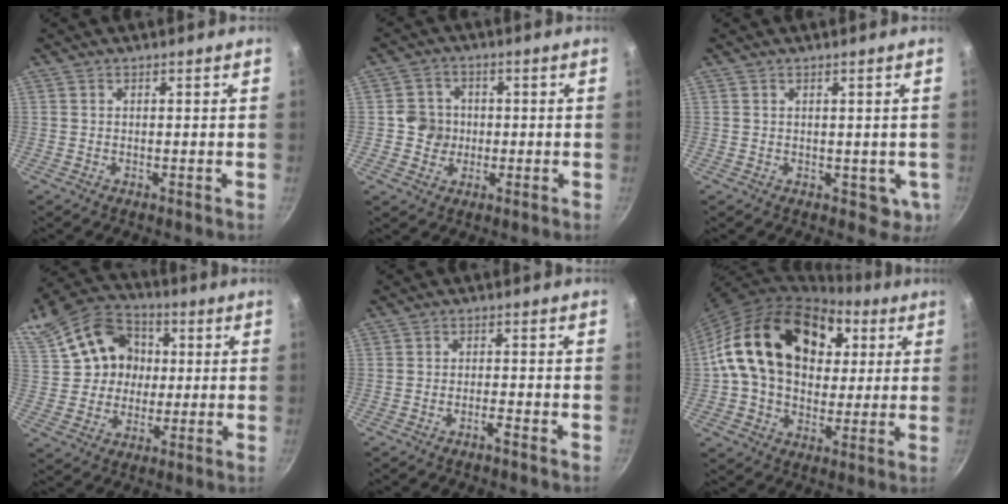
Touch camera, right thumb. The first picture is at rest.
{"total": 5.3, "force": [-0.4, 5.1, 1.4], "torque": [0.005, 0.012, -0.015]}
{"total": 3.6, "force": [0.3, 2.7, 2.5], "torque": [-0.019, -0.002, 0.011]}
{"total": 16.4, "force": [4.0, 13.3, 8.6], "torque": [-0.133, 0.028, 0.069]}
{"total": 1.8, "force": [-1.4, 0.0, 1.2], "torque": [-0.028, 0.013, -0.023]}
{"total": 23.3, "force": [5.4, 17.1, 15.0], "torque": [-0.236, 0.013, 0.085]}